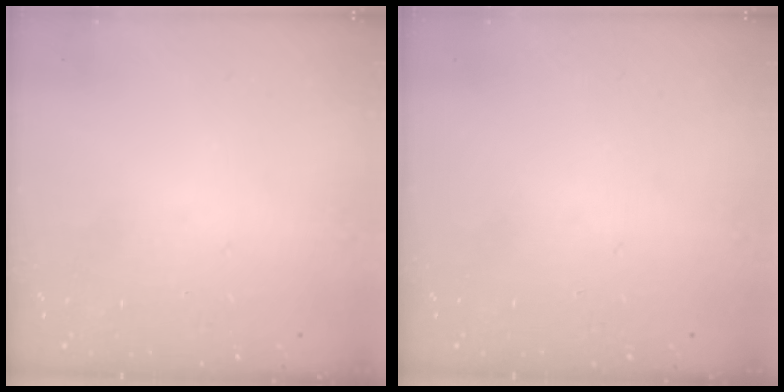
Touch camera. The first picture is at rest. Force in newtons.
{"total": 0.0}